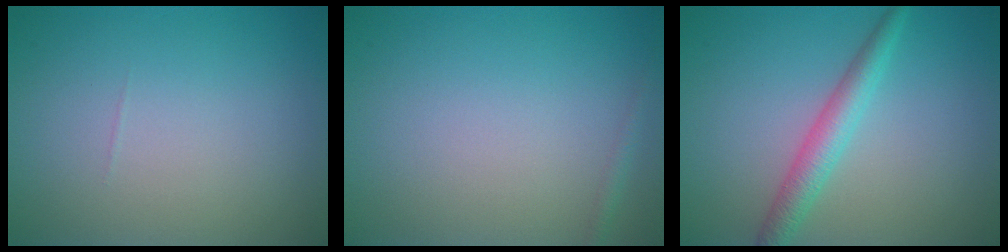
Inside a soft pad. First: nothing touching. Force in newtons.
{"total": 0.8, "press": 0.8, "slide": 0.0}
{"total": 2.9, "press": 2.9, "slide": 0.0}